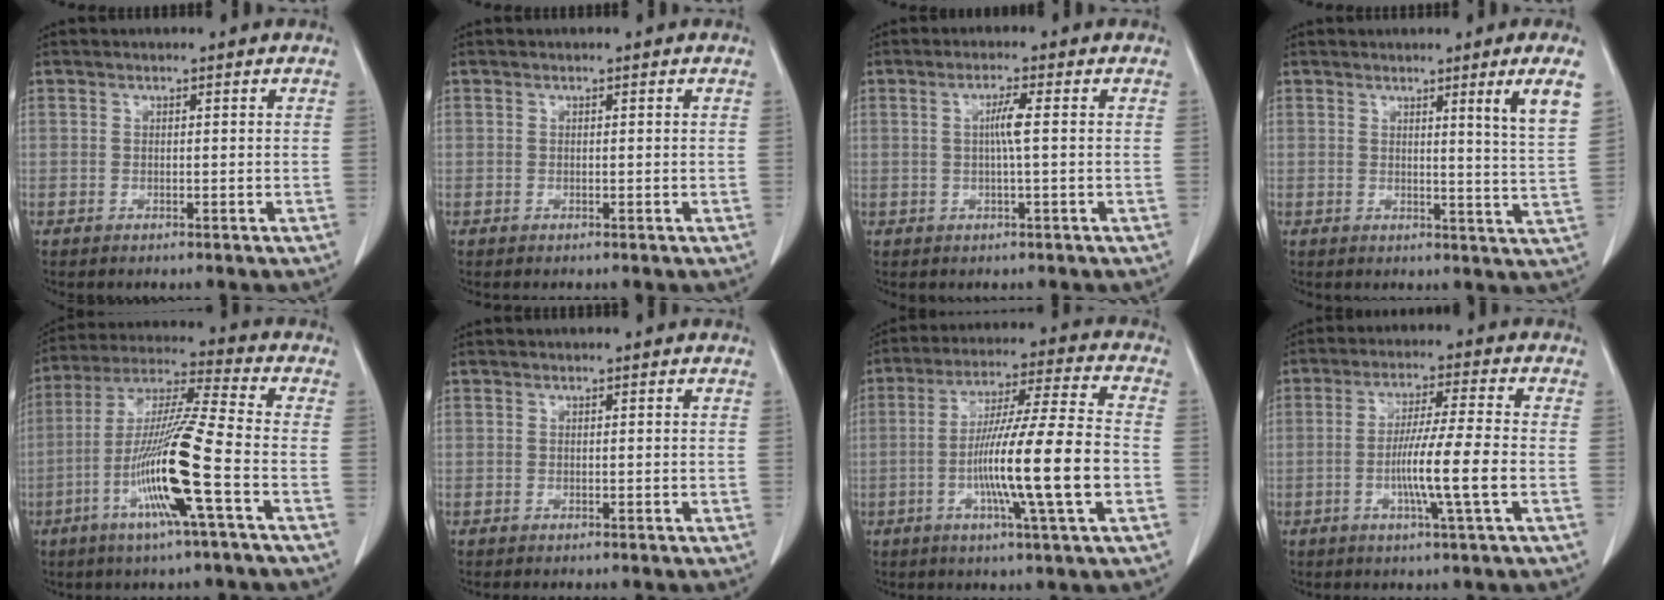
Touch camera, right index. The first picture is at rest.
{"total": 0.0}
{"total": 3.0, "force": [0.2, -0.4, 3.0], "torque": [-0.058, 0.000, 0.003]}
{"total": 6.0, "force": [2.9, -1.7, 4.9], "torque": [-0.071, -0.028, 0.039]}
{"total": 15.3, "force": [-5.1, -0.7, 14.4], "torque": [-0.287, -0.011, -0.104]}
{"total": 0.0}
{"total": 16.1, "force": [-3.6, -0.3, 15.7], "torque": [-0.273, -0.006, -0.069]}
{"total": 9.0, "force": [-2.1, -0.9, 8.7], "torque": [-0.160, -0.008, -0.041]}